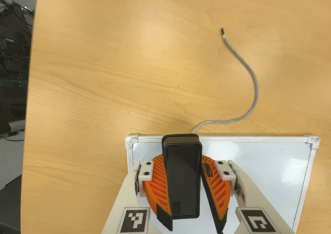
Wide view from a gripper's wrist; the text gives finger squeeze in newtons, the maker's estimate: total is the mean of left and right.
{"total": 9.6, "left": 9.6, "right": 9.6}